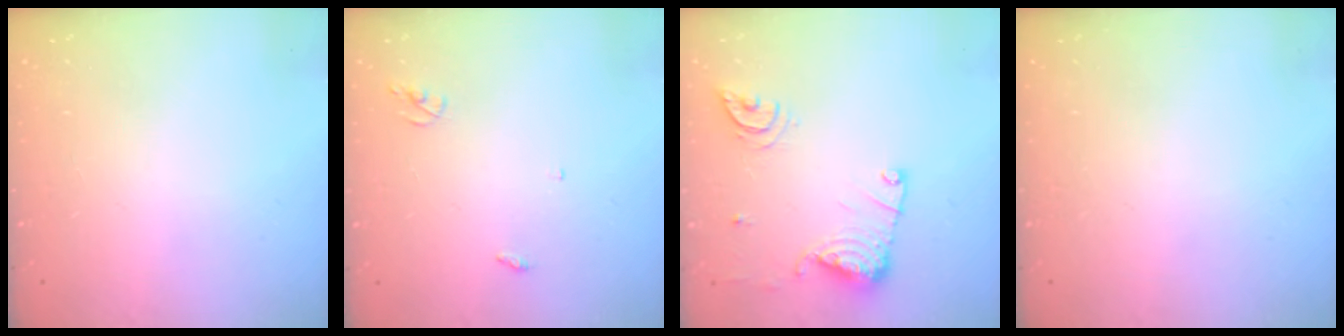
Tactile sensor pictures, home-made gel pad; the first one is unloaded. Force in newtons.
{"total": 2.6, "press": 2.6, "slide": 0.2}
{"total": 12.2, "press": 12.2, "slide": 1.2}
{"total": 0.0}